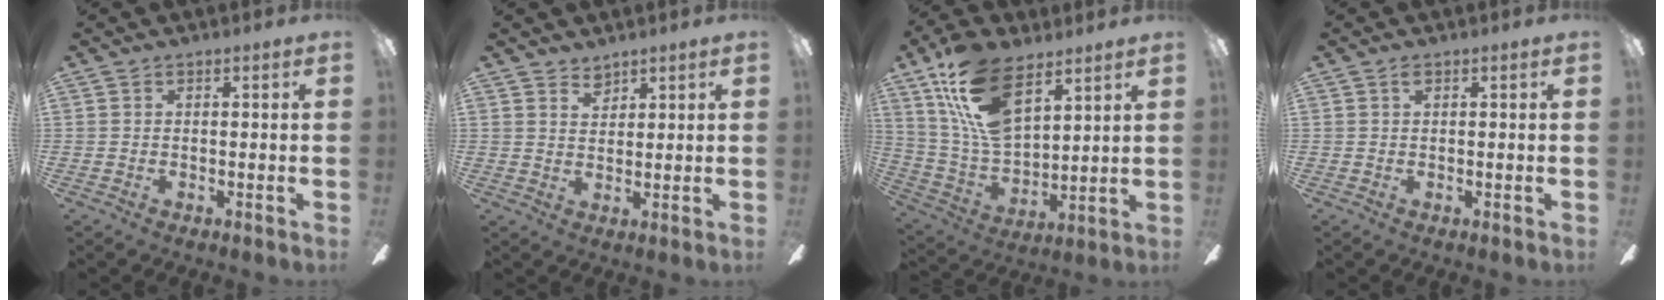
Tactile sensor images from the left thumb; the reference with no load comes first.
{"total": 3.0, "force": [2.6, 1.3, 0.4], "torque": [0.003, -0.016, 0.047]}
{"total": 18.5, "force": [10.7, 9.2, 12.0], "torque": [-0.262, -0.047, 0.192]}
{"total": 0.8, "force": [0.4, 0.3, 0.6], "torque": [-0.014, 0.004, 0.007]}